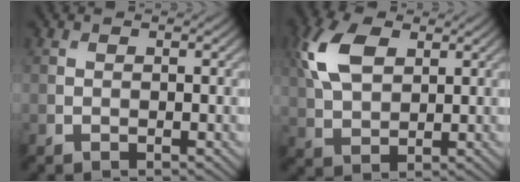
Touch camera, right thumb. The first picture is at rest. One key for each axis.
{"total": 8.4, "fx": 3.2, "fy": 4.9, "fz": 6.0, "tx": -0.161, "ty": 0.016, "tz": 0.061}